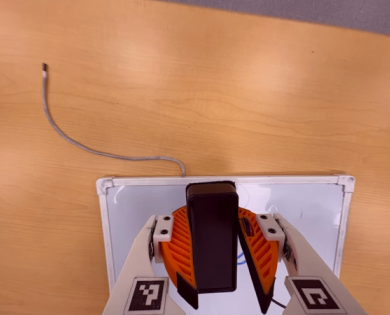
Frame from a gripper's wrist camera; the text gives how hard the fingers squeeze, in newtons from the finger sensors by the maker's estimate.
{"total": 7.9, "left": 8.8, "right": 6.9}